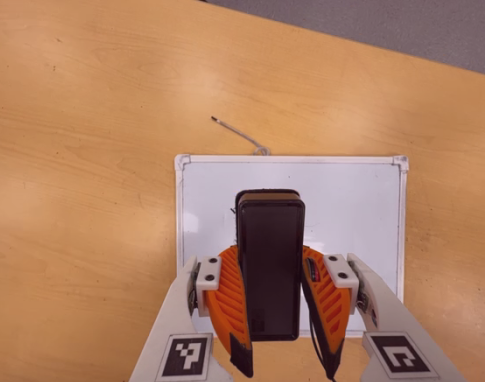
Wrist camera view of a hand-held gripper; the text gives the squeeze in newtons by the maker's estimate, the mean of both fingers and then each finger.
{"total": 8.2, "left": 7.1, "right": 9.2}